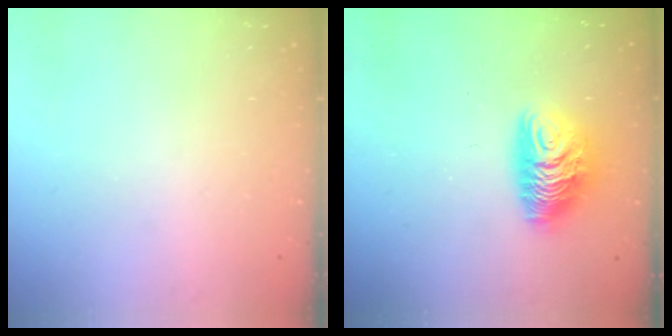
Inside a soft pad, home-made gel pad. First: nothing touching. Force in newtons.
{"total": 10.2, "press": 10.1, "slide": 0.9}